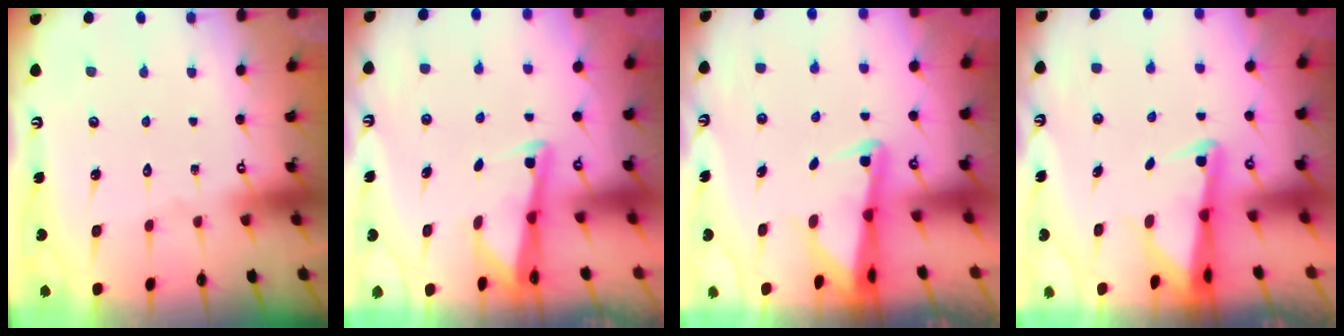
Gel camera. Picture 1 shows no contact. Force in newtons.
{"total": 2.7, "press": 2.7, "slide": 0.3}
{"total": 2.6, "press": 2.6, "slide": 0.5}
{"total": 2.6, "press": 2.6, "slide": 0.5}